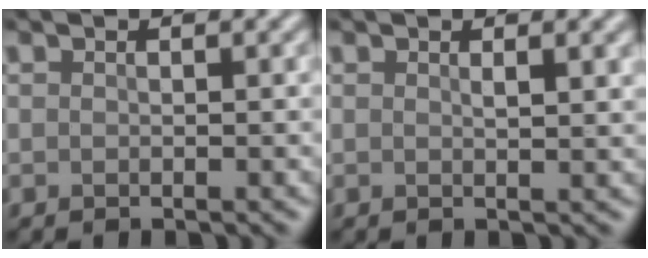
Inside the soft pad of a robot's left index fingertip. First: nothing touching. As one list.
[{"total": 1.7, "force": [0.7, 0.5, 1.5], "torque": [-0.013, 0.002, 0.008]}]